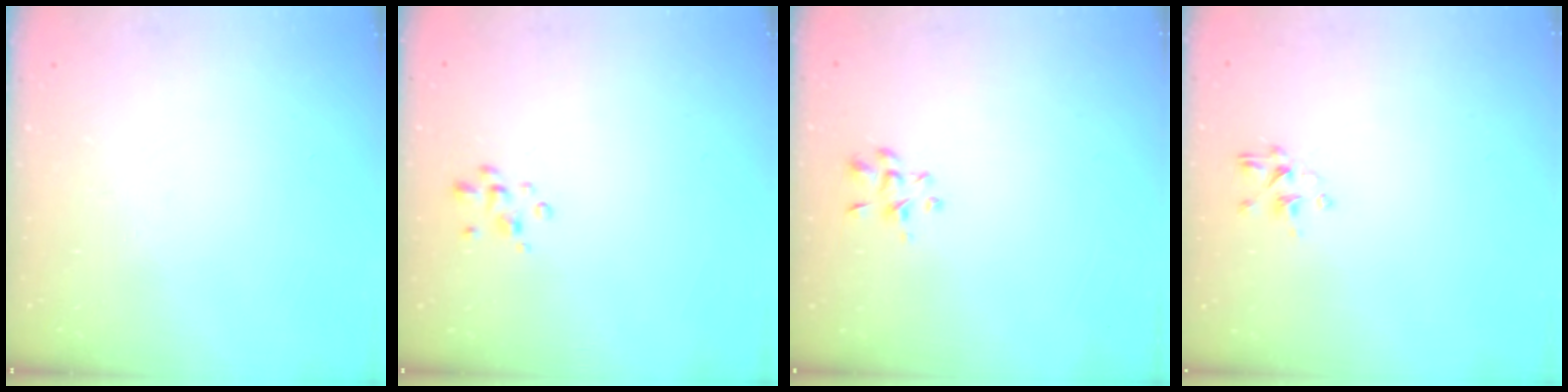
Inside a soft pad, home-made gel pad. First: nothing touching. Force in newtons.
{"total": 2.3, "press": 2.2, "slide": 0.3}
{"total": 2.9, "press": 2.7, "slide": 1.2}
{"total": 1.8, "press": 1.7, "slide": 0.7}